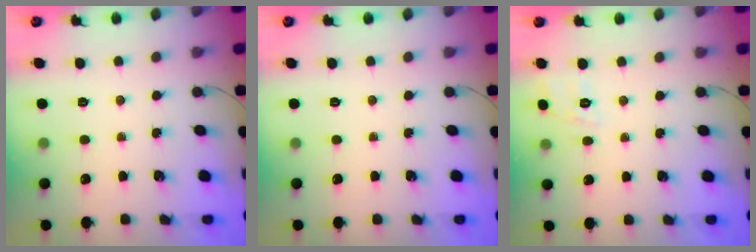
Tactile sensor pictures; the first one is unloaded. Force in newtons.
{"total": 0.0}
{"total": 4.2, "press": 3.8, "slide": 1.7}